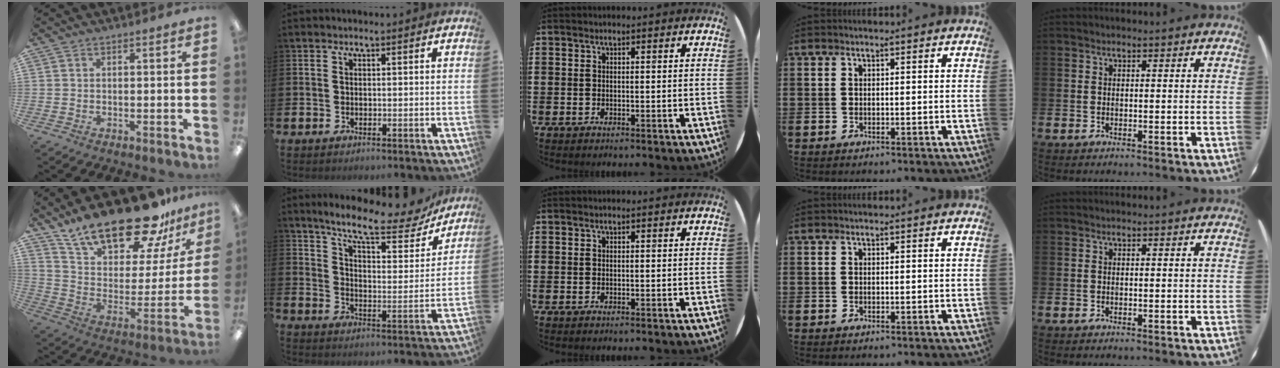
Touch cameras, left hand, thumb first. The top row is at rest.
{"thumb": {"total": 23.8, "force": [19.0, 8.1, 11.9], "torque": [-0.203, -0.132, 0.328]}, "index": {"total": 10.7, "force": [9.3, 2.3, 4.8], "torque": [-0.110, -0.056, 0.155]}}